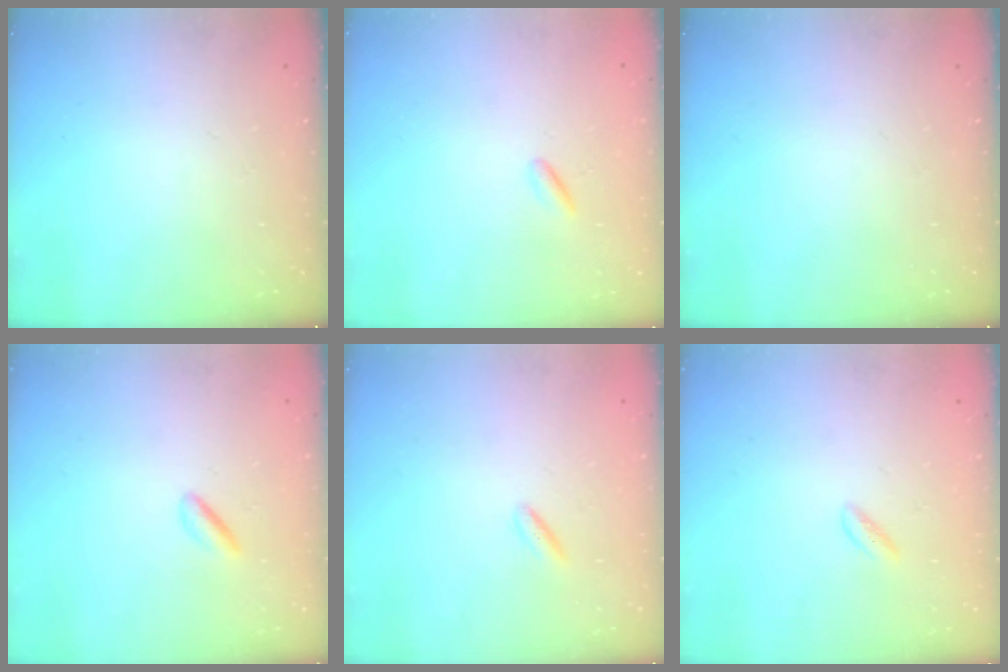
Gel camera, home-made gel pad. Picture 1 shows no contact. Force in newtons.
{"total": 1.2, "press": 1.0, "slide": 0.6}
{"total": 0.0}
{"total": 1.9, "press": 1.7, "slide": 0.7}
{"total": 1.8, "press": 1.6, "slide": 0.8}
{"total": 1.3, "press": 1.1, "slide": 0.7}